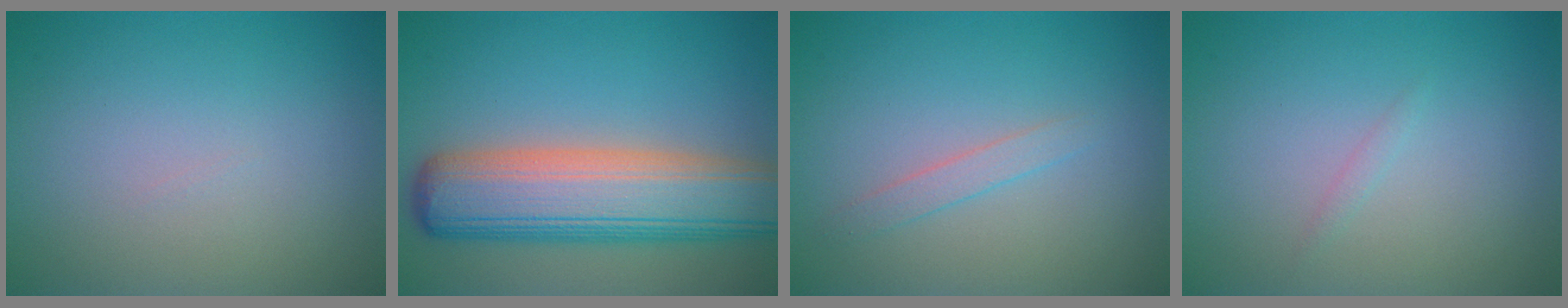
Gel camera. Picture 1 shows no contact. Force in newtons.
{"total": 10.5, "press": 10.4, "slide": 0.9}
{"total": 1.2, "press": 1.2, "slide": 0.1}
{"total": 0.5, "press": 0.5, "slide": 0.0}